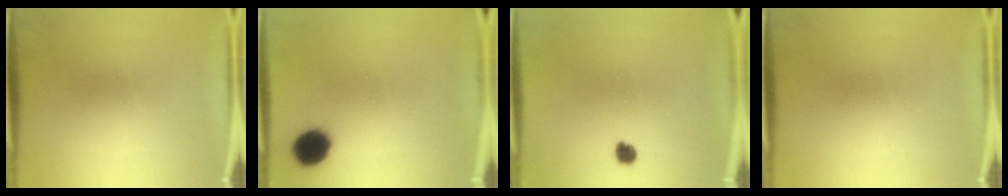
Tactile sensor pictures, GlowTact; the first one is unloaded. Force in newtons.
{"total": 6.8}
{"total": 1.8}
{"total": 0.0}